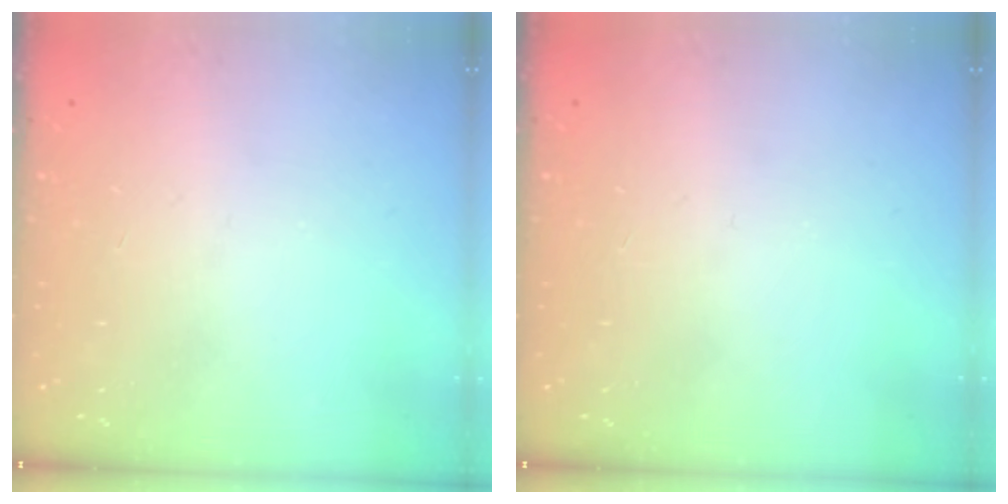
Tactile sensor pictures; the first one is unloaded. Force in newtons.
{"total": 0.0}